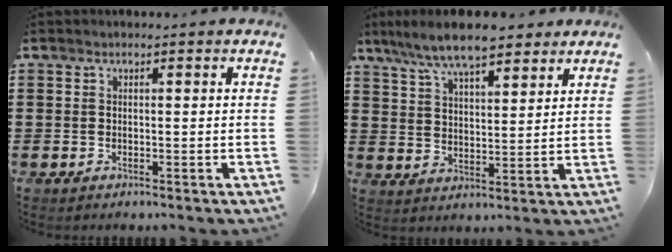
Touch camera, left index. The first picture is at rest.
{"total": 8.8, "force": [7.5, 1.8, 4.2], "torque": [-0.106, -0.014, 0.138]}